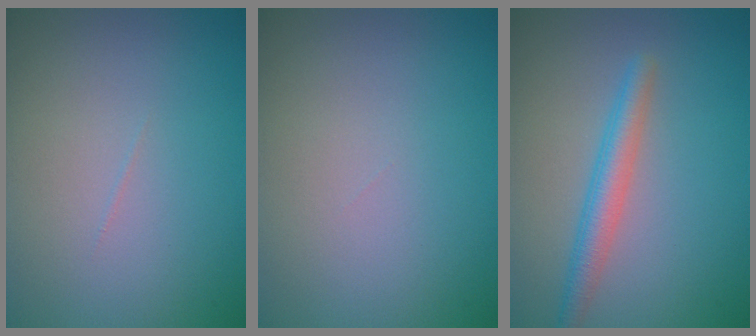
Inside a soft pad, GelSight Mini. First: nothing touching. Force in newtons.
{"total": 0.0}
{"total": 2.8, "press": 2.8, "slide": 0.1}